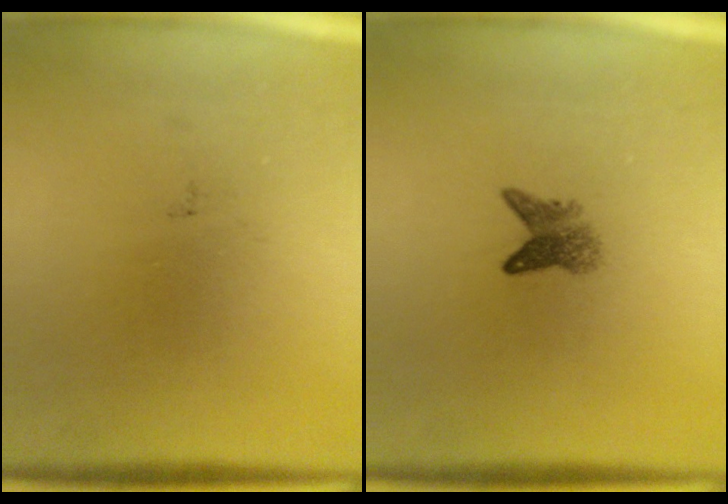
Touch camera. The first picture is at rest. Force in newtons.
{"total": 2.6}